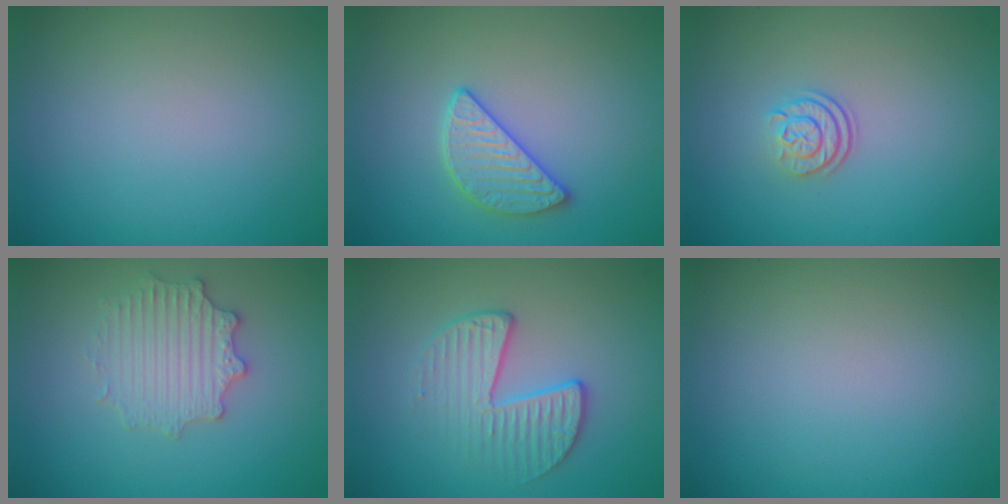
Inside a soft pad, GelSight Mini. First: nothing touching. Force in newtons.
{"total": 2.8, "press": 2.7, "slide": 0.7}
{"total": 2.3, "press": 1.7, "slide": 1.6}
{"total": 2.9, "press": 2.9, "slide": 0.6}
{"total": 3.0, "press": 2.4, "slide": 1.8}
{"total": 0.0}